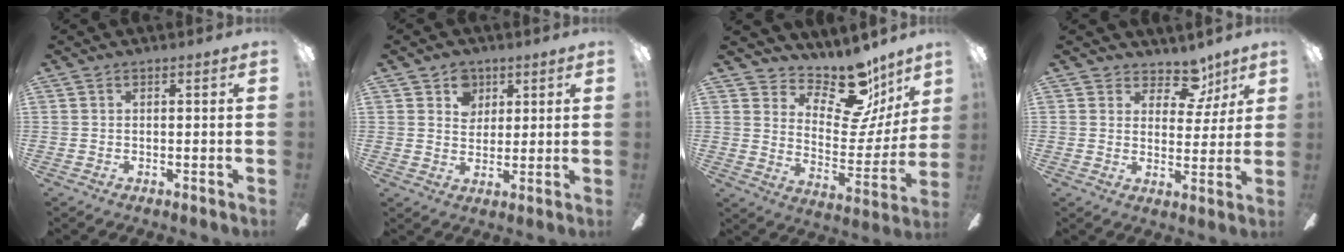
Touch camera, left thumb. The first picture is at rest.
{"total": 5.8, "force": [3.2, 4.7, 1.5], "torque": [-0.016, -0.002, 0.053]}
{"total": 16.0, "force": [12.6, 6.6, 7.2], "torque": [-0.107, -0.102, 0.217]}
{"total": 8.1, "force": [5.9, 4.9, 2.8], "torque": [-0.039, -0.034, 0.107]}